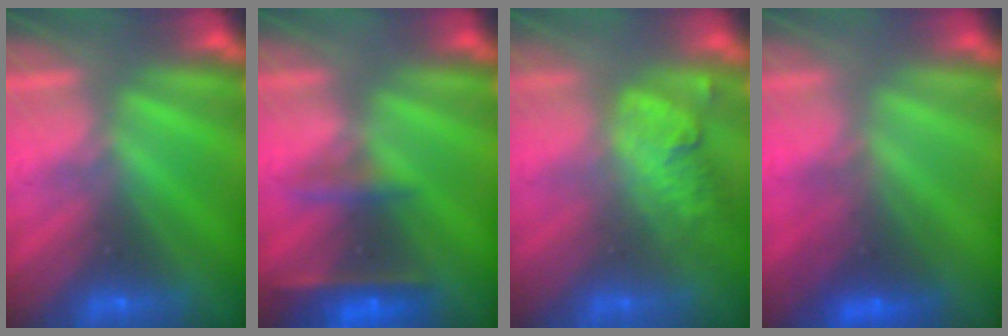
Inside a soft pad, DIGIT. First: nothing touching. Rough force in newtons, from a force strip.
{"total": 8.3}
{"total": 2.8}
{"total": 2.5}